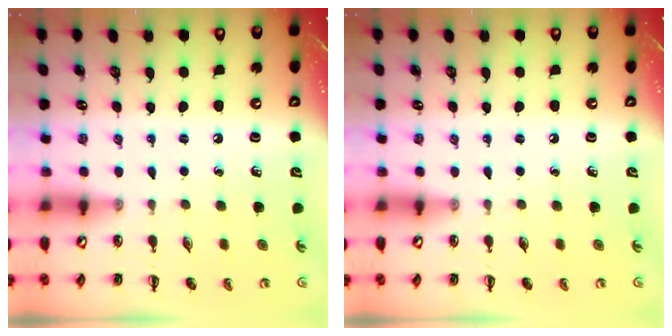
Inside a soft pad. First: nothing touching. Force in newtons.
{"total": 0.0}